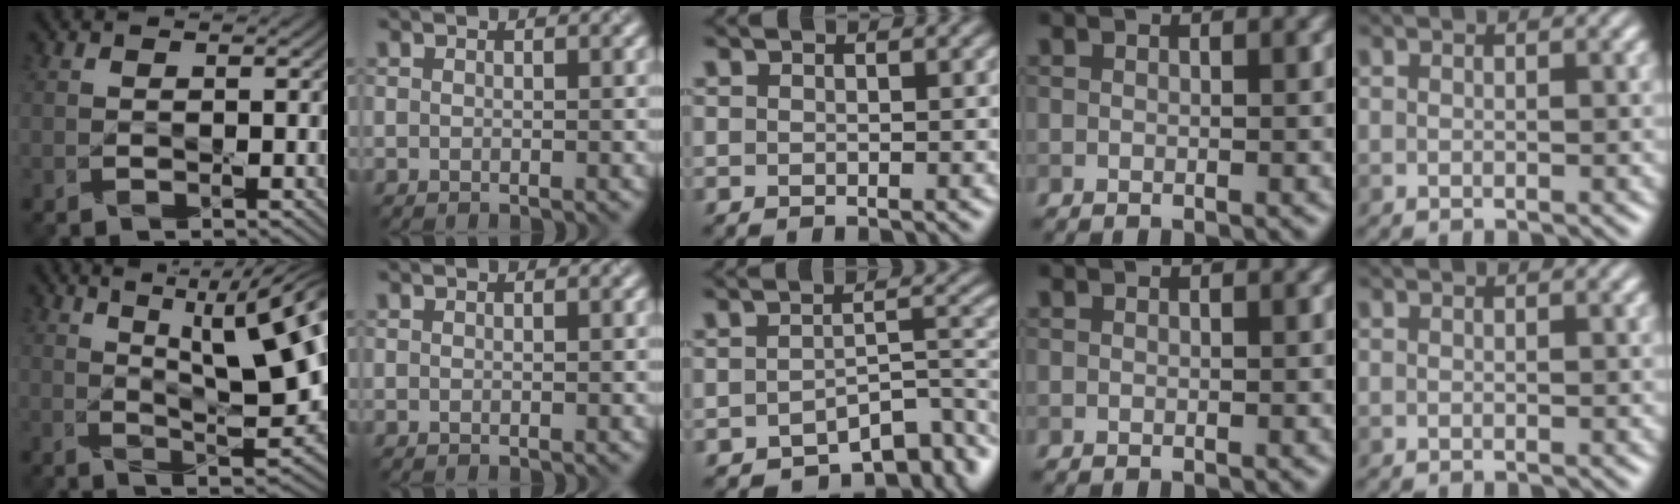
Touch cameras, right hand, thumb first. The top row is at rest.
{"thumb": {"total": 13.9, "force": [4.7, 4.3, 12.3], "torque": [-0.190, 0.023, 0.067]}, "middle": {"total": 6.6, "force": [-4.9, 2.7, 3.6], "torque": [-0.030, -0.008, -0.069]}}